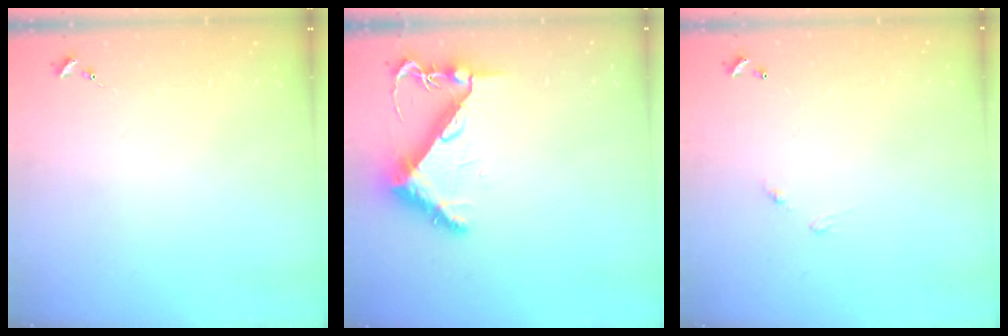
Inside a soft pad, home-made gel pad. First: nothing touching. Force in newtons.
{"total": 8.3, "press": 8.2, "slide": 1.0}
{"total": 4.9, "press": 4.9, "slide": 0.3}